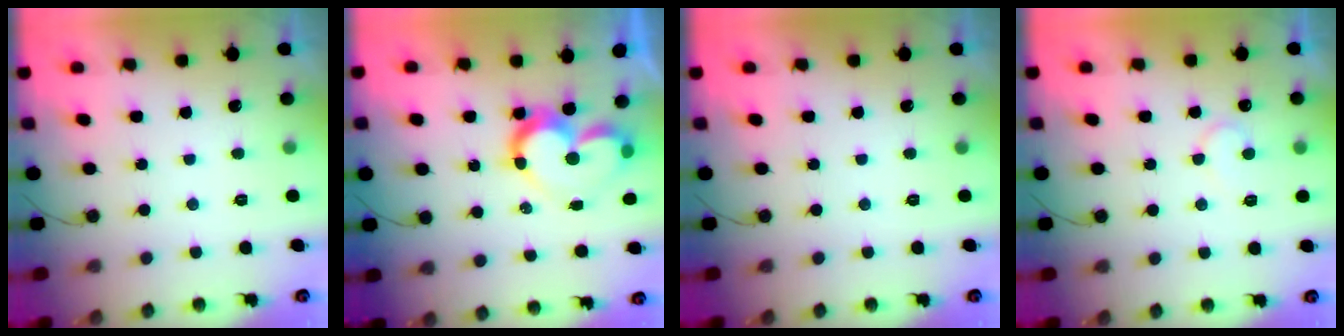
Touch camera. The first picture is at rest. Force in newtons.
{"total": 10.0, "press": 10.0, "slide": 0.9}
{"total": 0.0}
{"total": 5.8, "press": 5.8, "slide": 0.4}